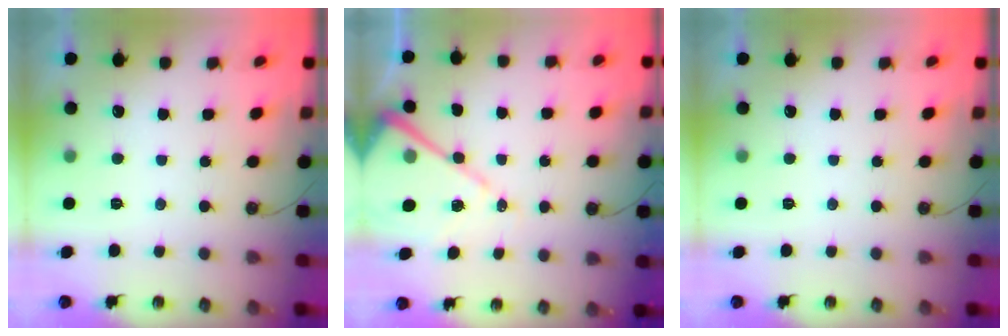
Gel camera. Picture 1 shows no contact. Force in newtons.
{"total": 13.0, "press": 12.9, "slide": 1.2}
{"total": 0.0}